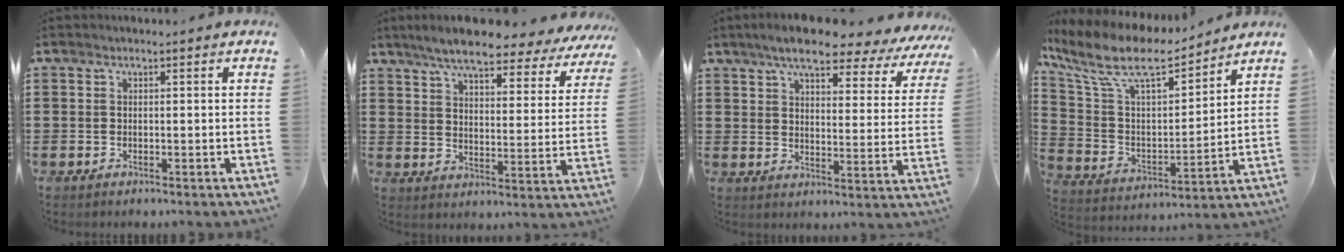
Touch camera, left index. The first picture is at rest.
{"total": 7.8, "force": [6.9, 1.0, 3.6], "torque": [-0.091, -0.035, 0.117]}
{"total": 7.7, "force": [6.6, 1.3, 3.8], "torque": [-0.086, -0.031, 0.111]}
{"total": 11.2, "force": [8.4, 3.3, 6.7], "torque": [-0.161, -0.041, 0.146]}